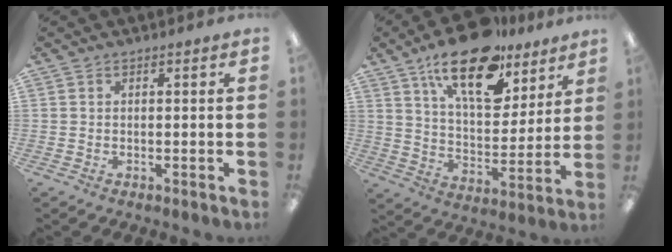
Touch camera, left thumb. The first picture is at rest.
{"total": 20.5, "force": [13.5, 9.1, 12.4], "torque": [-0.198, -0.069, 0.230]}